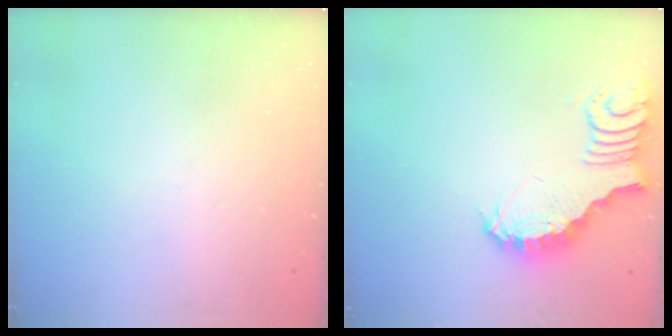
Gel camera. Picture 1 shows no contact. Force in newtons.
{"total": 3.6, "press": 3.6, "slide": 0.6}